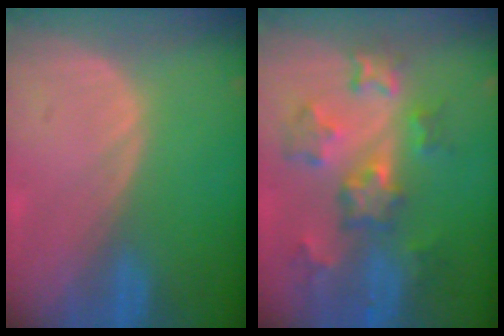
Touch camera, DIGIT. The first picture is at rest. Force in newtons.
{"total": 8.8, "press": 7.8, "slide": 4.0}